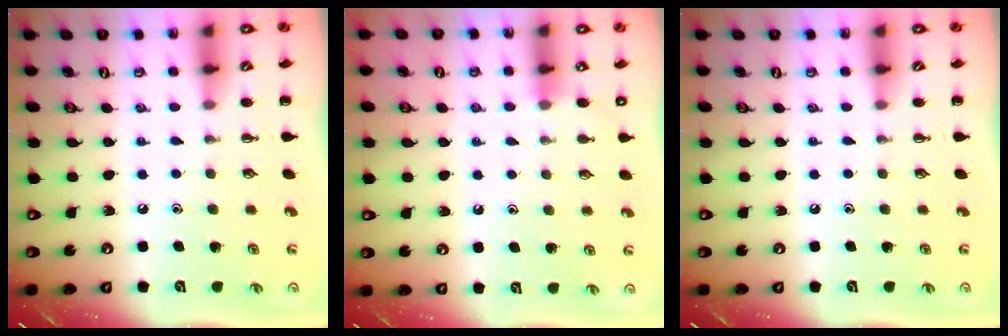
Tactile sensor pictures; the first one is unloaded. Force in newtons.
{"total": 4.8, "press": 4.5, "slide": 1.6}
{"total": 0.0}